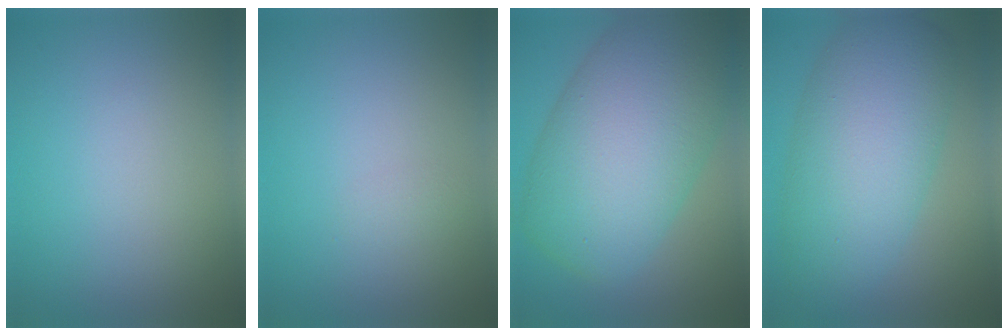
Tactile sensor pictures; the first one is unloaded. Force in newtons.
{"total": 0.6, "press": 0.6, "slide": 0.0}
{"total": 13.6, "press": 13.6, "slide": 0.3}
{"total": 9.5, "press": 9.5, "slide": 0.3}